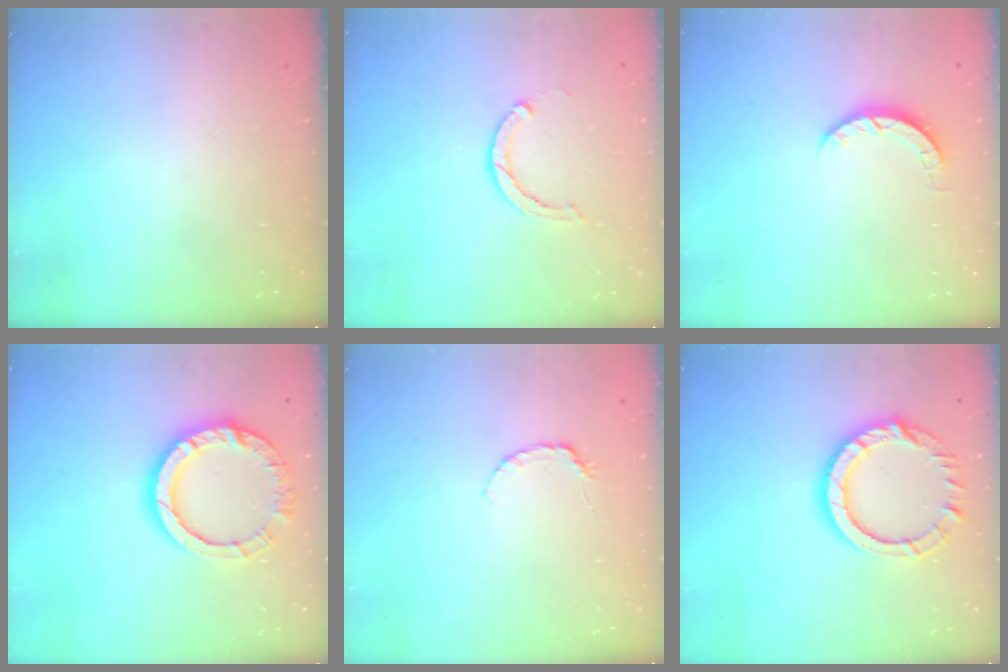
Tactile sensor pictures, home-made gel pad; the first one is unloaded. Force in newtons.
{"total": 3.5, "press": 3.4, "slide": 0.5}
{"total": 3.1, "press": 3.0, "slide": 0.4}
{"total": 13.4, "press": 13.4, "slide": 1.4}
{"total": 4.0, "press": 4.0, "slide": 0.5}
{"total": 12.8, "press": 12.7, "slide": 1.4}